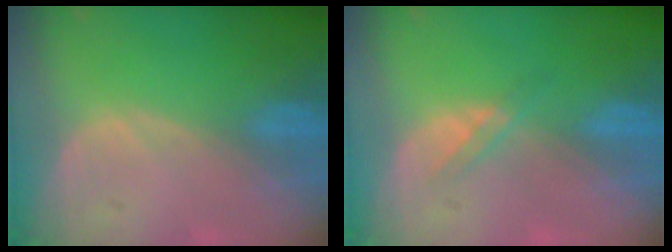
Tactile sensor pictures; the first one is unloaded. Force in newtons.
{"total": 1.8, "press": 1.8, "slide": 0.2}